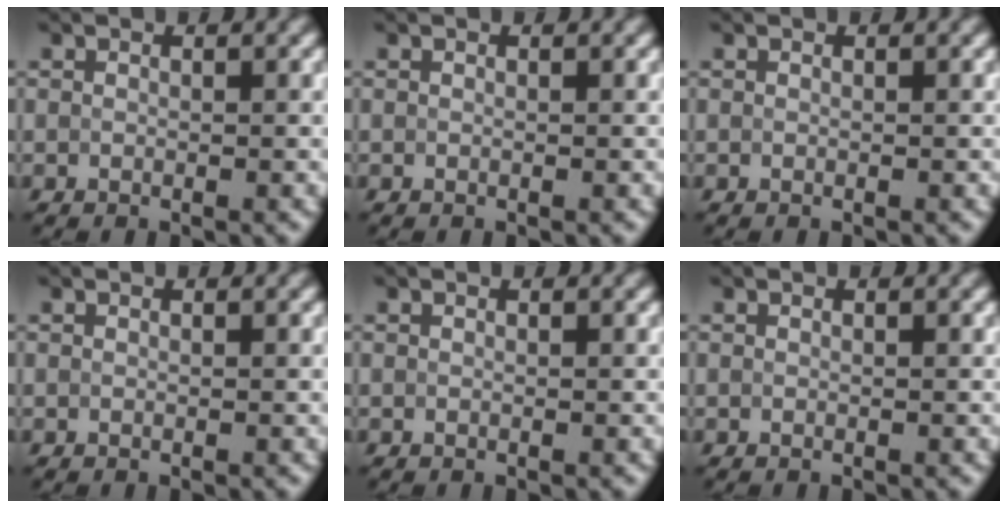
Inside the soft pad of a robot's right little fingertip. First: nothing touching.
{"total": 0.0}
{"total": 0.0}
{"total": 0.0}
{"total": 0.0}
{"total": 0.0}